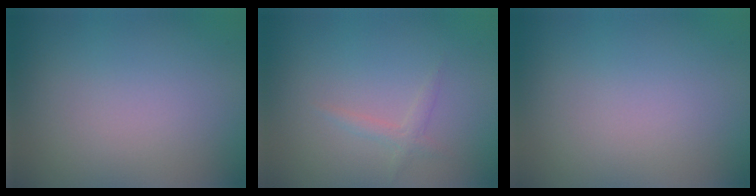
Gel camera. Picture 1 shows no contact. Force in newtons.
{"total": 1.2, "press": 1.2, "slide": 0.1}
{"total": 0.0}